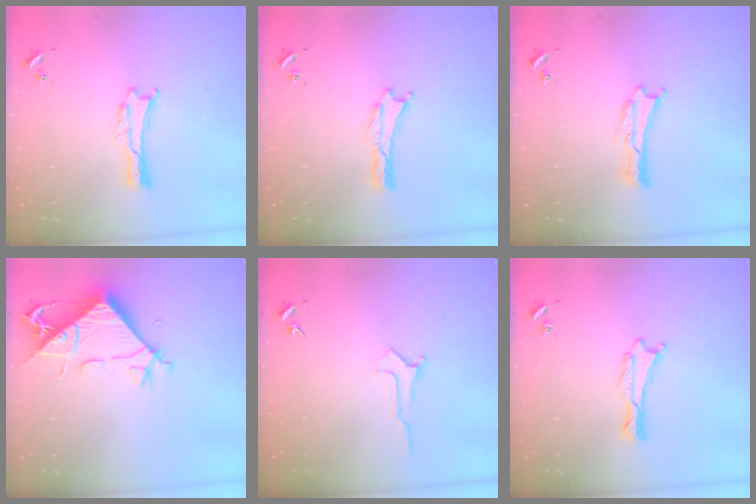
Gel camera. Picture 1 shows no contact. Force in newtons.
{"total": 0.0}
{"total": 0.0}
{"total": 9.3, "press": 9.2, "slide": 0.9}
{"total": 0.0}
{"total": 0.0}